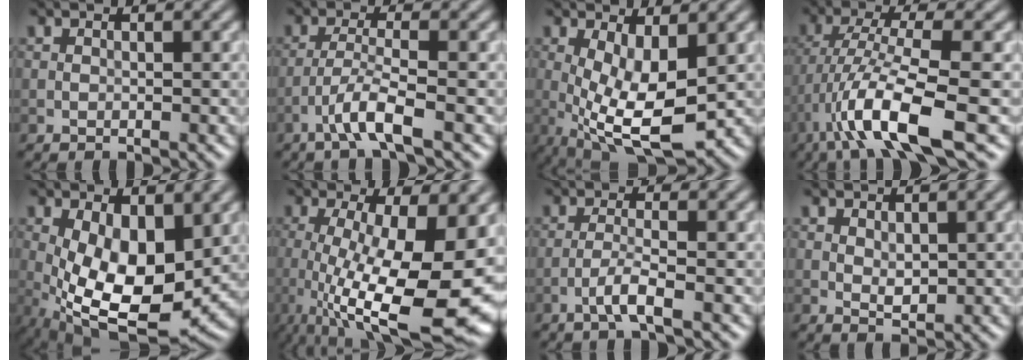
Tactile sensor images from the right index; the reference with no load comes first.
{"total": 3.4, "force": [-2.0, 0.1, 2.7], "torque": [-0.053, 0.010, -0.049]}
{"total": 8.2, "force": [-0.6, 3.2, 7.6], "torque": [-0.153, -0.016, -0.007]}
{"total": 8.3, "force": [-4.0, 1.3, 7.2], "torque": [-0.131, 0.004, -0.076]}
{"total": 10.7, "force": [-0.6, 5.5, 9.2], "torque": [-0.174, -0.028, 0.002]}
{"total": 15.5, "force": [-3.2, 5.1, 14.3], "torque": [-0.216, -0.025, -0.038]}
{"total": 2.2, "force": [-1.2, 0.1, 1.9], "torque": [-0.040, 0.007, -0.031]}
{"total": 1.5, "force": [0.5, 0.8, 1.1], "torque": [-0.021, -0.006, 0.013]}